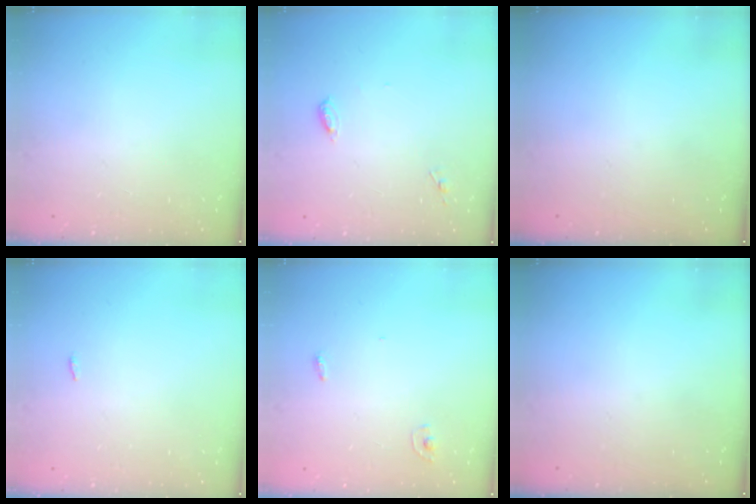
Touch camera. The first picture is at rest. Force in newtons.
{"total": 4.6, "press": 4.6, "slide": 0.4}
{"total": 0.0}
{"total": 6.7, "press": 1.4, "slide": 6.6}
{"total": 2.8, "press": 2.8, "slide": 0.1}
{"total": 0.0}